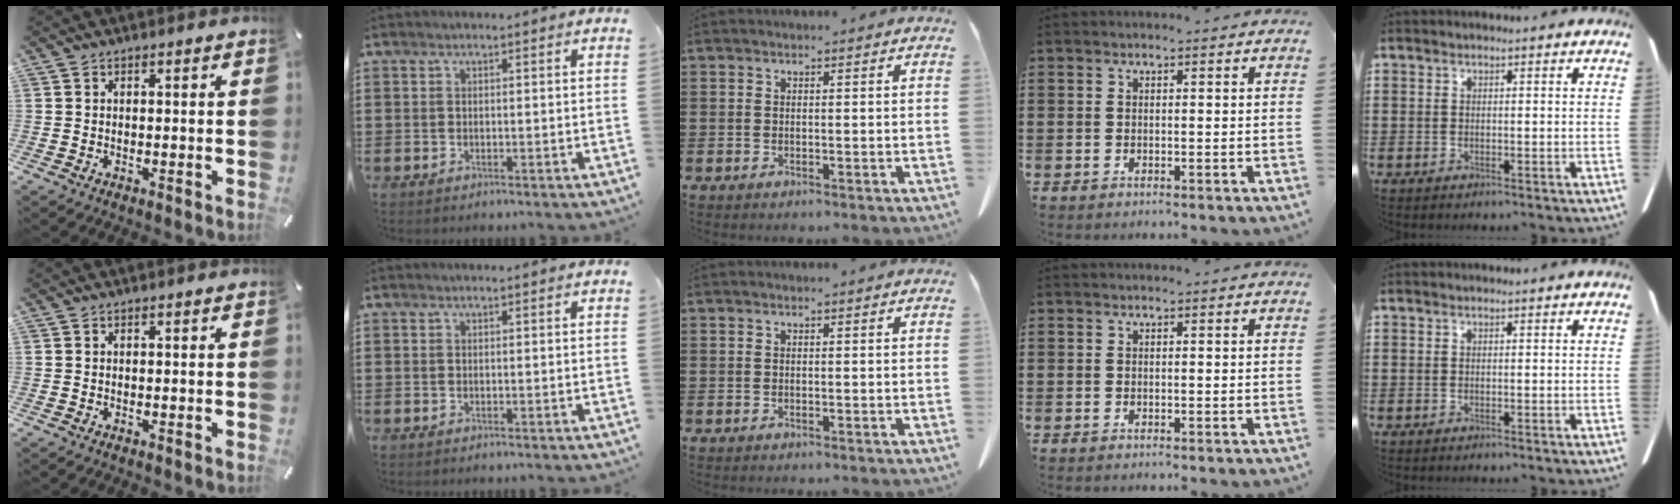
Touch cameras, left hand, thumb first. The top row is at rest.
{}